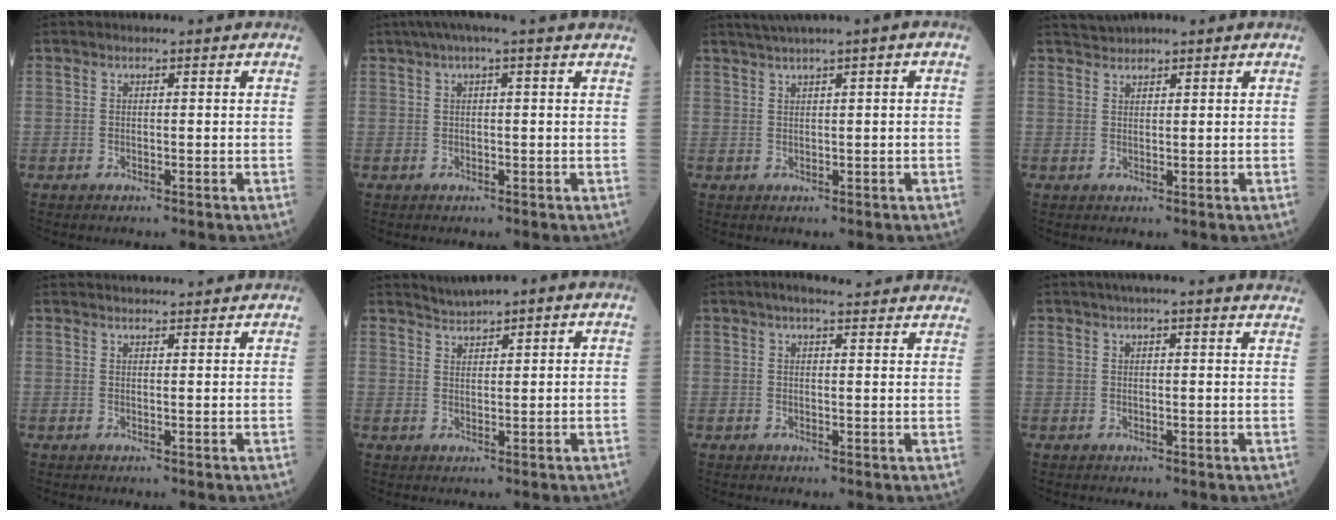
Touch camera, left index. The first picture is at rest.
{"total": 5.3, "force": [3.8, -0.2, 3.7], "torque": [-0.064, 0.042, 0.050]}
{"total": 3.3, "force": [1.8, -0.4, 2.8], "torque": [-0.056, 0.012, 0.037]}
{"total": 1.6, "force": [1.6, 0.0, 0.0], "torque": [-0.006, 0.017, 0.035]}
{"total": 8.2, "force": [7.9, 0.7, 2.0], "torque": [-0.027, 0.031, 0.099]}
{"total": 2.2, "force": [2.1, -0.2, 0.6], "torque": [-0.018, 0.014, 0.043]}
{"total": 10.8, "force": [9.6, 1.2, 4.8], "torque": [-0.056, 0.021, 0.100]}
{"total": 14.8, "force": [13.5, 0.4, 6.0], "torque": [-0.084, 0.010, 0.153]}